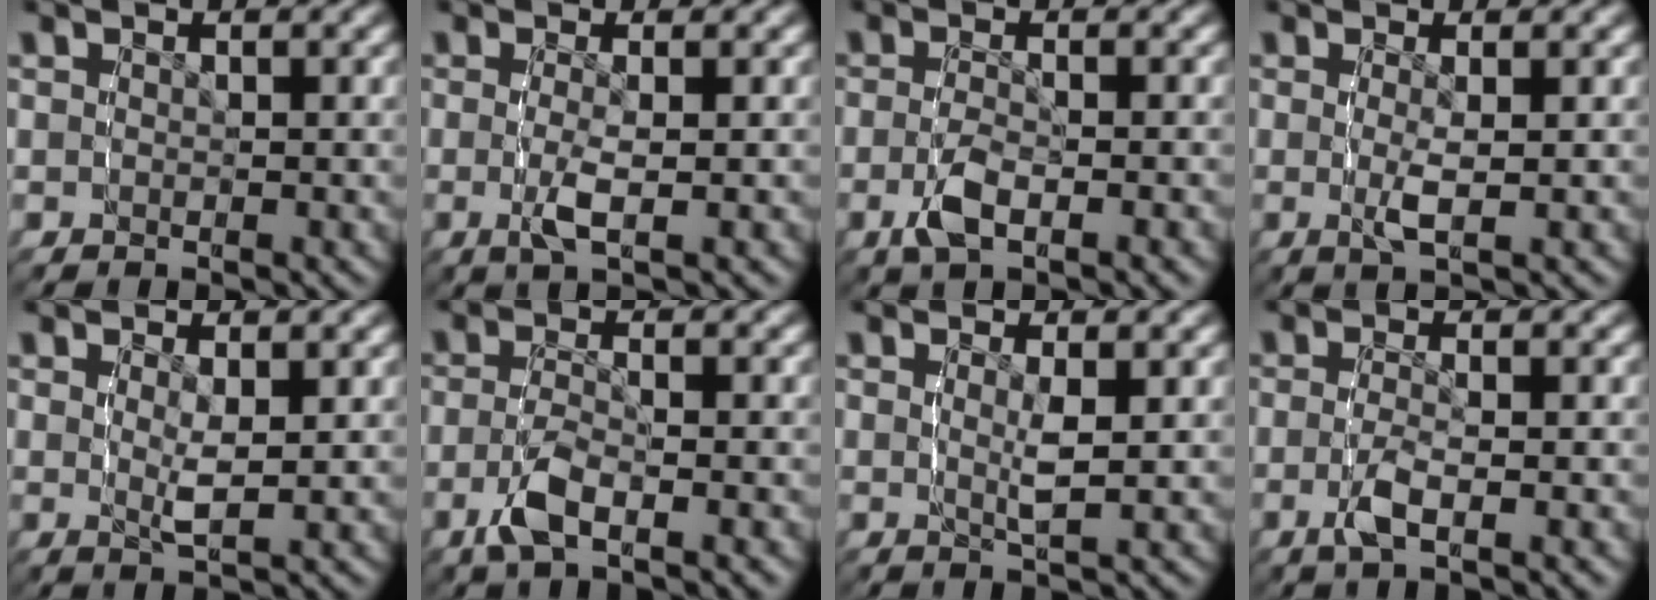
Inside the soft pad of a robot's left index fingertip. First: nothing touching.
{"total": 2.0, "force": [-0.3, -0.3, 1.9], "torque": [-0.046, -0.007, -0.002]}
{"total": 2.3, "force": [-1.1, 0.3, 2.0], "torque": [-0.046, -0.006, -0.018]}
{"total": 1.8, "force": [0.0, -0.4, 1.7], "torque": [-0.042, -0.010, 0.005]}
{"total": 1.7, "force": [0.7, -0.5, 1.5], "torque": [-0.031, -0.013, 0.019]}
{"total": 2.7, "force": [-1.5, 0.2, 2.2], "torque": [-0.048, -0.006, -0.025]}
{"total": 1.6, "force": [0.5, -0.6, 1.4], "torque": [-0.032, -0.013, 0.014]}
{"total": 2.2, "force": [-0.9, -0.1, 1.9], "torque": [-0.045, -0.007, -0.015]}